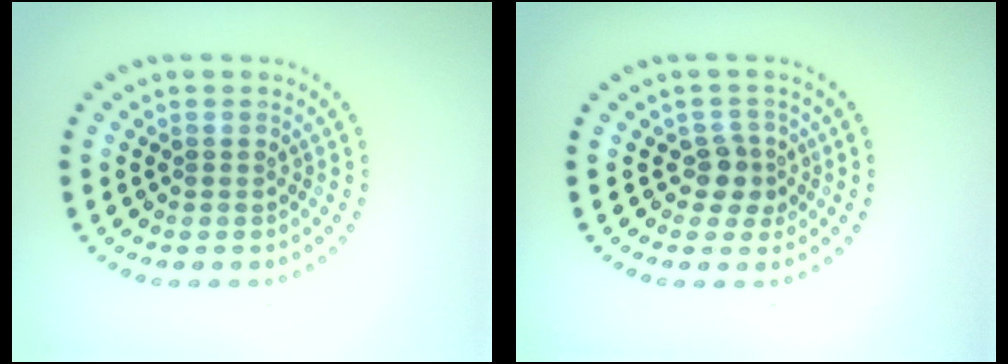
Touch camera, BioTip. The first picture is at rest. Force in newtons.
{"total": 2.2, "press": 1.9, "slide": 1.1}